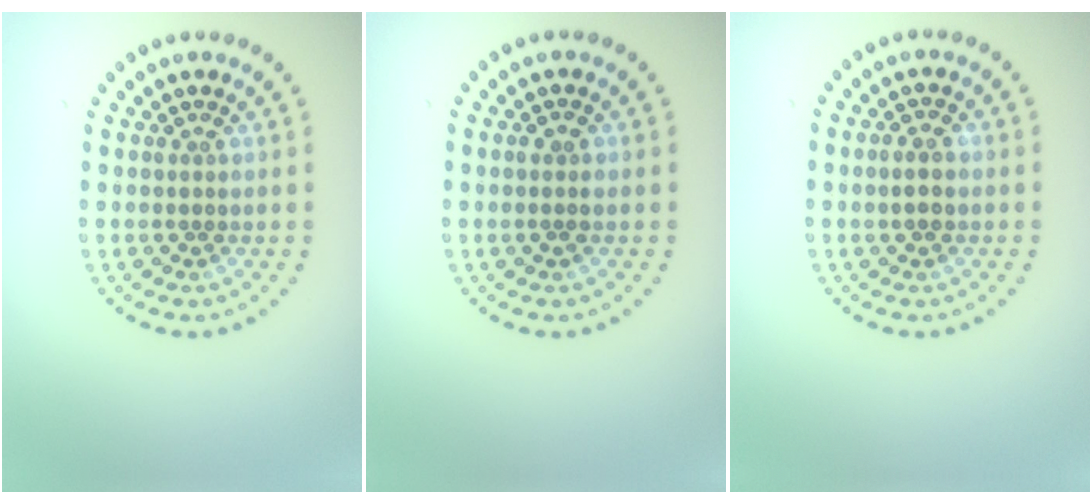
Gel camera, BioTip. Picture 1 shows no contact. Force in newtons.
{"total": 1.0, "press": 0.9, "slide": 0.4}
{"total": 1.3, "press": 1.2, "slide": 0.2}